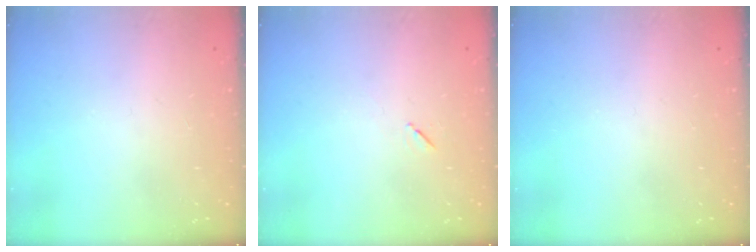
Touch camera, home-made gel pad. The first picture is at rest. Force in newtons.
{"total": 4.3, "press": 3.9, "slide": 1.8}
{"total": 0.0}